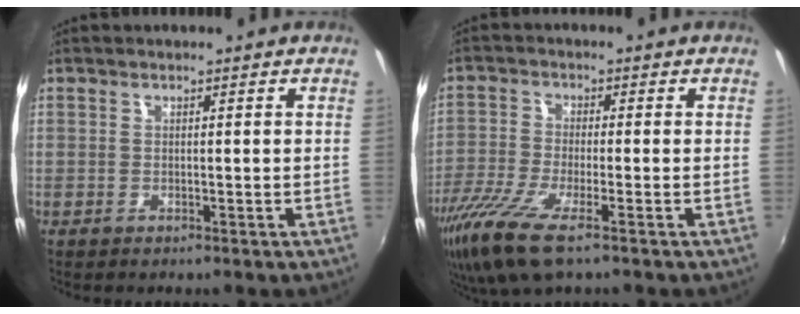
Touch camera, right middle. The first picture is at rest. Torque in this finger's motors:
{"motor_torque": [1.33, -0.81, 0.54, 0.20]}